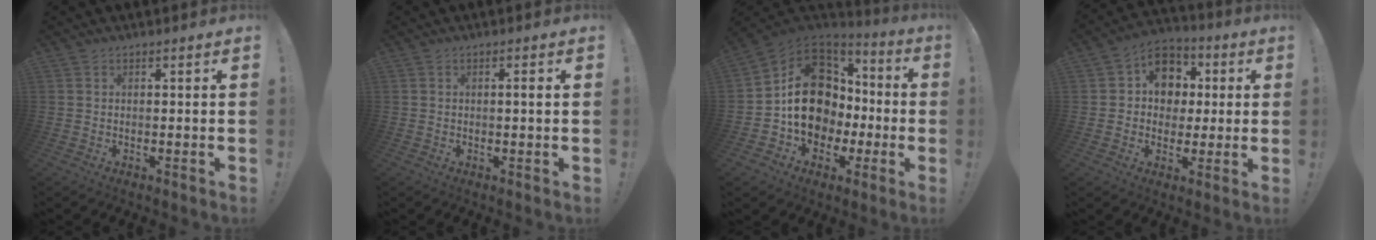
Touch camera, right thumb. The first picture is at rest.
{"total": 1.8, "force": [0.2, -0.2, 1.8], "torque": [-0.026, -0.003, 0.000]}
{"total": 18.9, "force": [-0.1, 15.8, 10.4], "torque": [-0.151, 0.015, 0.032]}
{"total": 11.8, "force": [2.0, 10.6, 4.9], "torque": [-0.066, 0.005, 0.045]}